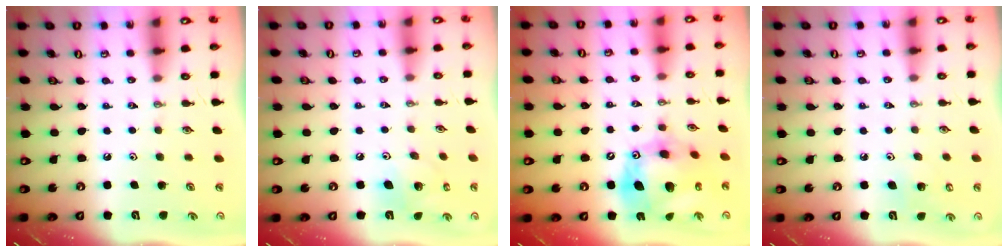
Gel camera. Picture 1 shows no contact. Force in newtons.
{"total": 9.5, "press": 9.5, "slide": 0.7}
{"total": 17.9, "press": 17.8, "slide": 1.8}
{"total": 5.7, "press": 5.7, "slide": 0.4}